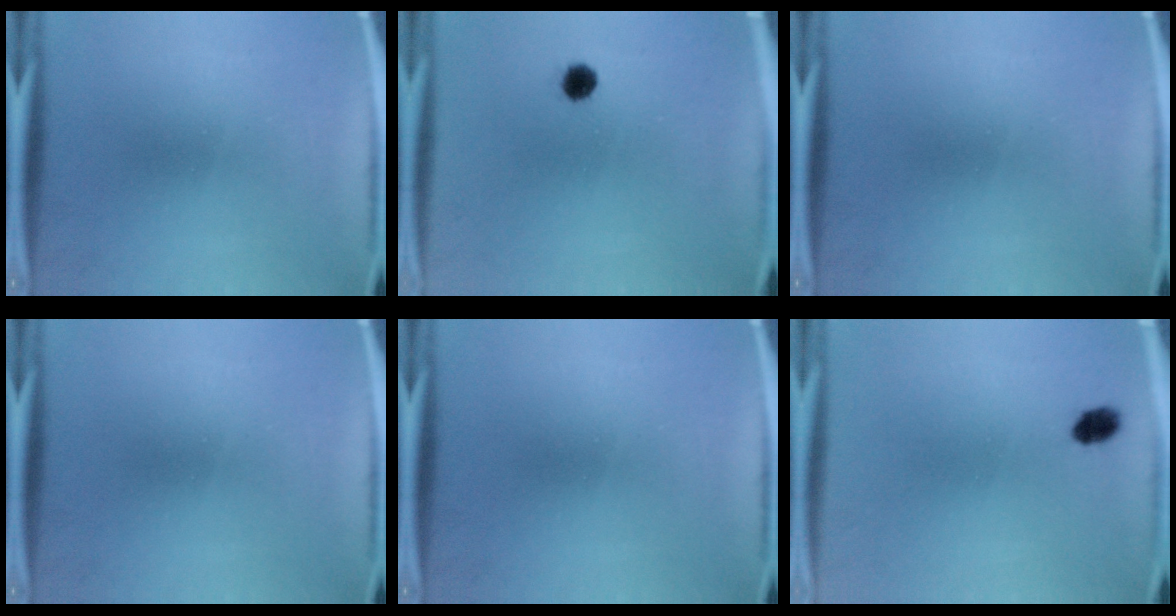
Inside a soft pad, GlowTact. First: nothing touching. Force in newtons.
{"total": 2.4}
{"total": 0.0}
{"total": 0.0}
{"total": 0.0}
{"total": 2.9}